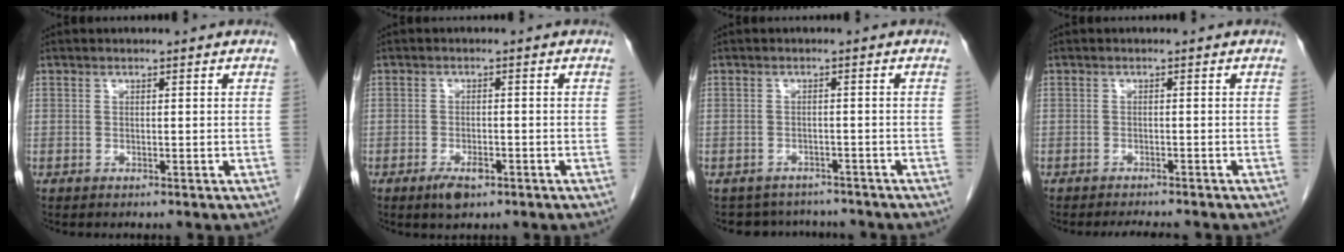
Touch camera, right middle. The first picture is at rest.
{"total": 3.2, "force": [-1.9, 1.2, 2.2], "torque": [-0.042, -0.001, -0.027]}
{"total": 6.0, "force": [-5.6, 2.2, 0.3], "torque": [-0.001, 0.013, -0.068]}
{"total": 4.0, "force": [-3.7, 0.7, 1.4], "torque": [-0.017, -0.006, -0.048]}